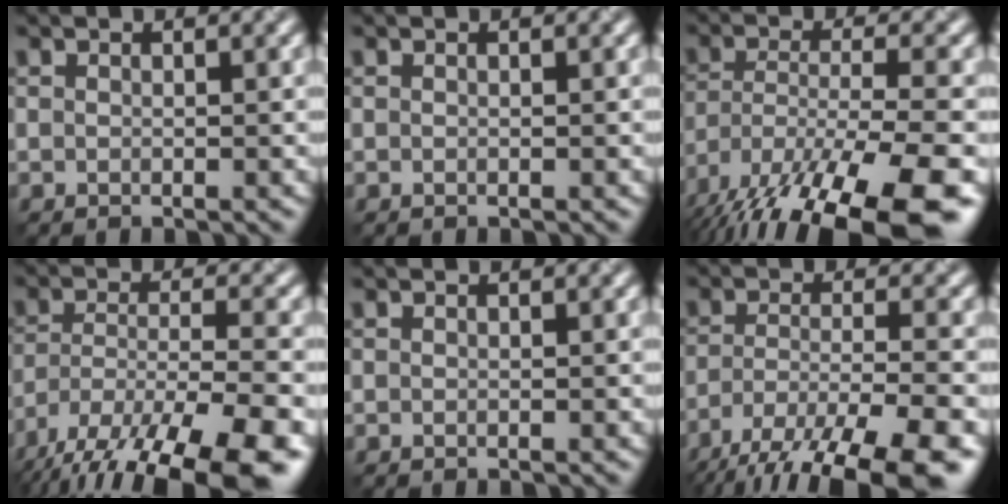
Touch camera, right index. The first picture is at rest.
{"total": 0.0}
{"total": 14.7, "force": [-10.0, 5.3, 9.3], "torque": [-0.199, -0.040, -0.143]}
{"total": 15.7, "force": [-11.3, 6.2, 9.1], "torque": [-0.177, -0.042, -0.152]}
{"total": 0.0}
{"total": 13.4, "force": [-10.1, 4.1, 7.7], "torque": [-0.142, -0.037, -0.143]}